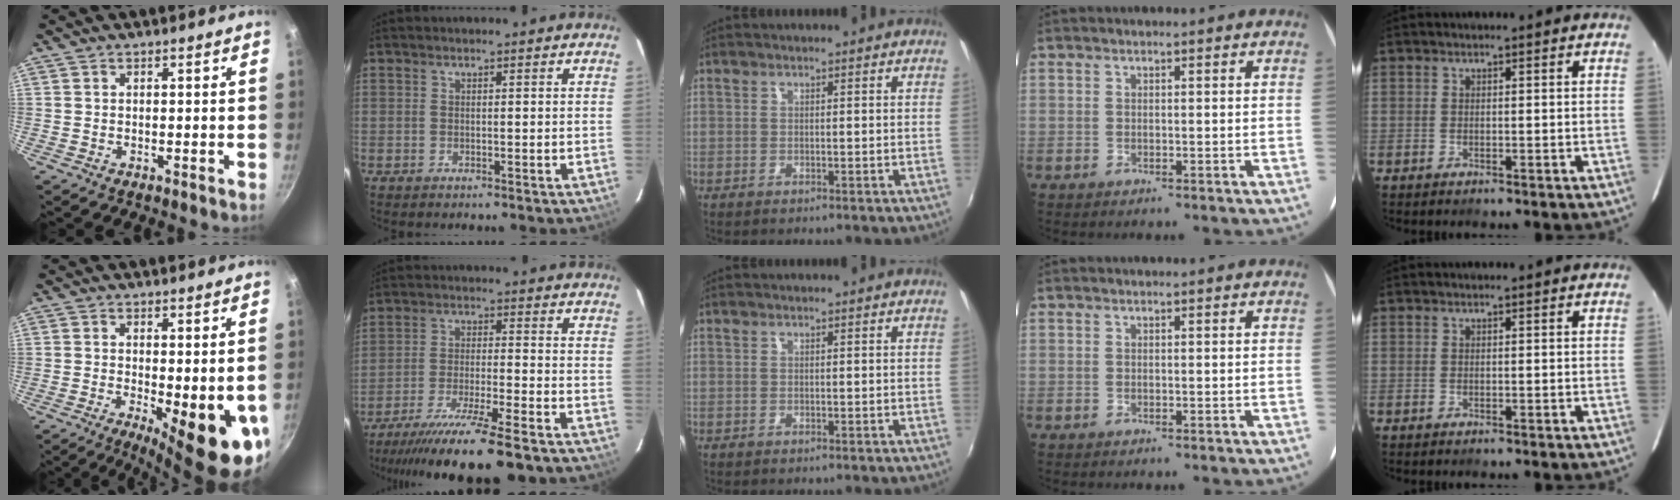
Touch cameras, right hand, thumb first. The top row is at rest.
{"thumb": {"total": 12.3, "force": [-2.2, 3.7, 11.5], "torque": [-0.133, -0.018, -0.020]}, "index": {"total": 18.0, "force": [-15.1, 1.0, 9.7], "torque": [-0.191, -0.038, -0.244]}}